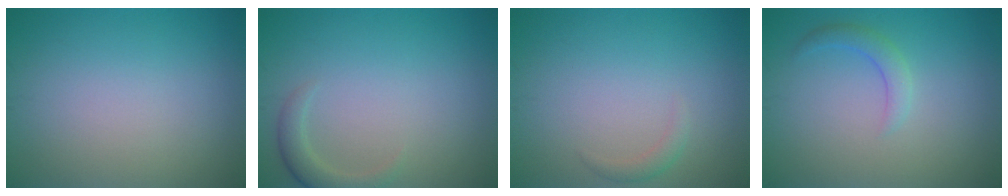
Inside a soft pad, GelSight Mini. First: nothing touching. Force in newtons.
{"total": 2.0, "press": 2.0, "slide": 0.2}
{"total": 1.0, "press": 1.0, "slide": 0.0}
{"total": 1.7, "press": 1.7, "slide": 0.1}